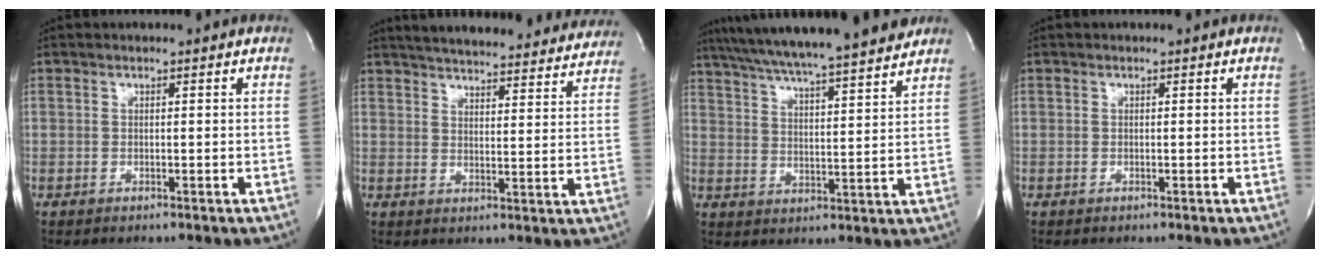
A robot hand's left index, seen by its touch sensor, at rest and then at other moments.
{"total": 27.7, "force": [25.7, 4.9, 9.1], "torque": [-0.145, -0.031, 0.314]}
{"total": 21.5, "force": [19.0, 0.6, 10.1], "torque": [-0.175, 0.010, 0.276]}
{"total": 0.0}